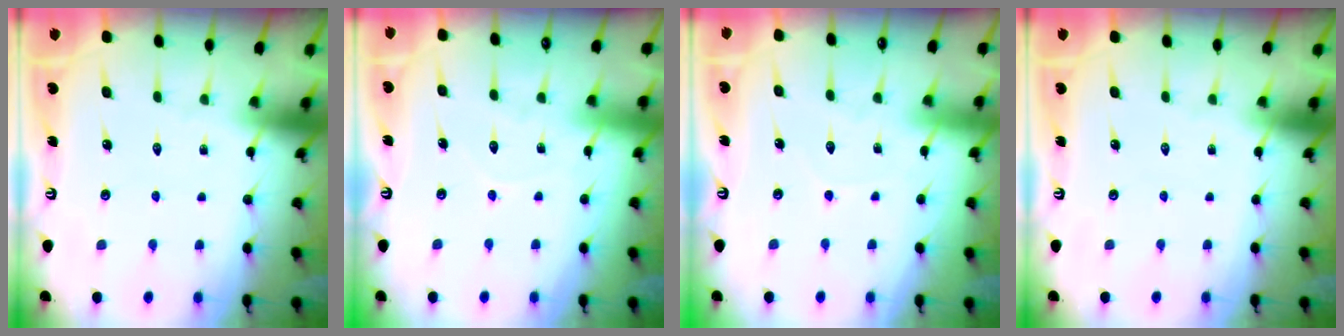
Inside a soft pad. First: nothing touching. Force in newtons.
{"total": 5.6, "press": 5.6, "slide": 0.1}
{"total": 2.4, "press": 2.4, "slide": 0.3}
{"total": 0.0}